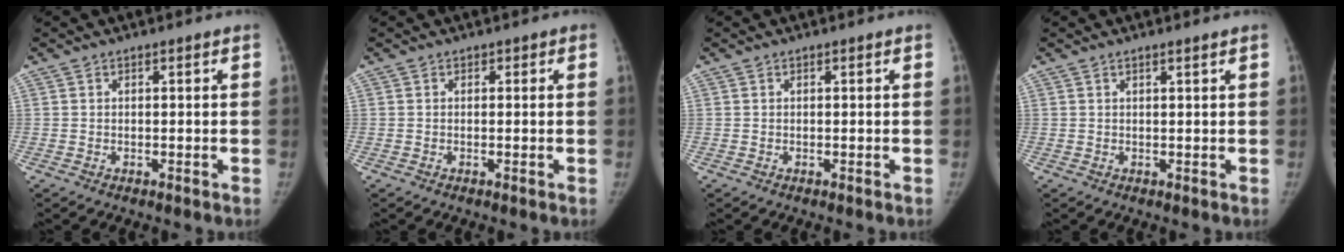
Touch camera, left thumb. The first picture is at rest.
{"total": 0.6, "force": [0.2, 0.5, 0.2], "torque": [0.007, 0.000, 0.000]}
{"total": 0.0}
{"total": 1.2, "force": [0.8, -0.1, 0.9], "torque": [-0.015, -0.002, 0.015]}